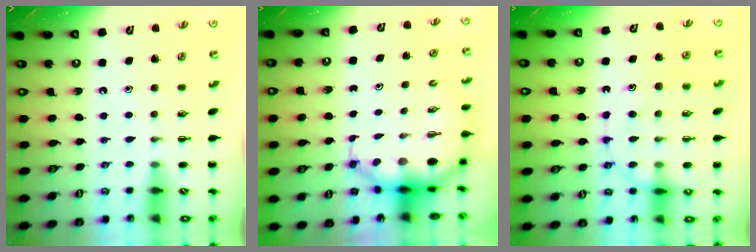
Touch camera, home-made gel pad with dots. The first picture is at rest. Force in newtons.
{"total": 7.4, "press": 7.1, "slide": 2.3}
{"total": 13.3, "press": 13.2, "slide": 1.6}